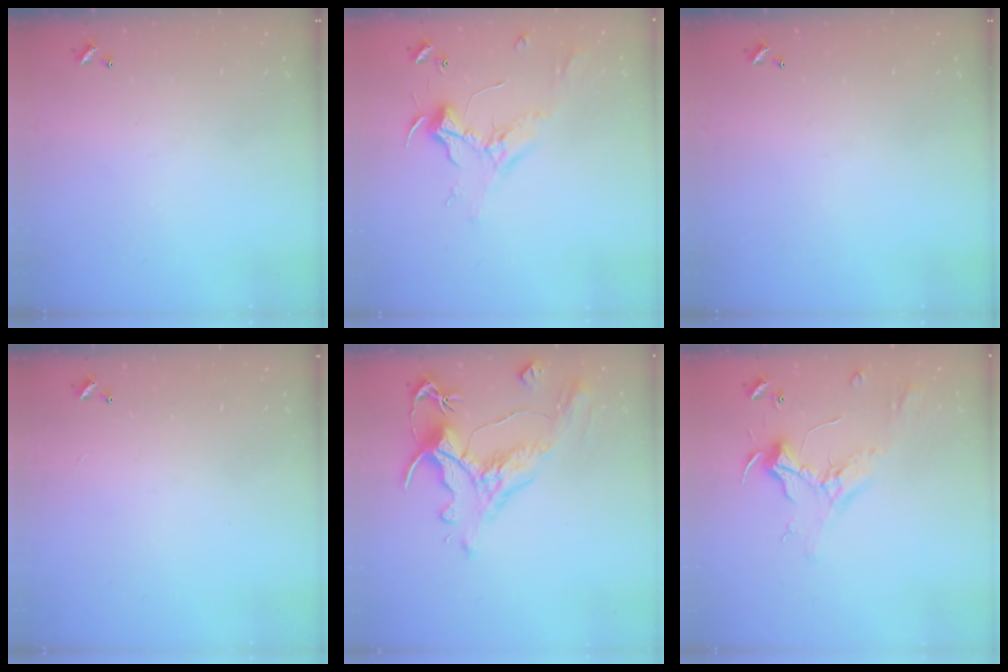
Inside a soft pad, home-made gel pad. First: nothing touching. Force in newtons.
{"total": 2.4, "press": 2.3, "slide": 0.8}
{"total": 0.0}
{"total": 2.8, "press": 2.8, "slide": 0.3}
{"total": 1.7, "press": 0.9, "slide": 1.5}
{"total": 2.3, "press": 2.1, "slide": 0.9}